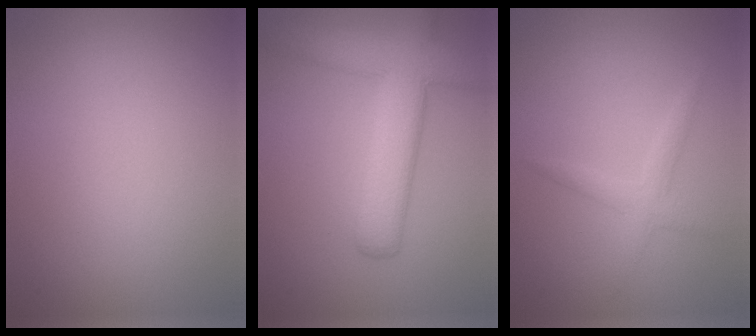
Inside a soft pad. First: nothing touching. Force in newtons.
{"total": 7.6, "press": 7.6, "slide": 0.5}
{"total": 1.8, "press": 1.8, "slide": 0.1}